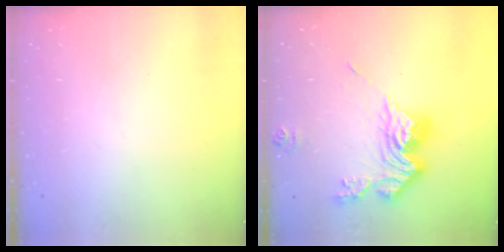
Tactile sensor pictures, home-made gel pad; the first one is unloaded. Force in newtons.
{"total": 16.4, "press": 16.3, "slide": 1.9}